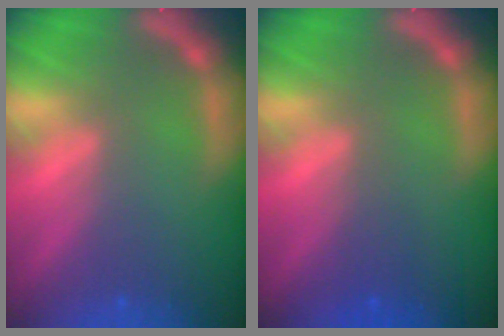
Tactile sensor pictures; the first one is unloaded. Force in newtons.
{"total": 1.5}